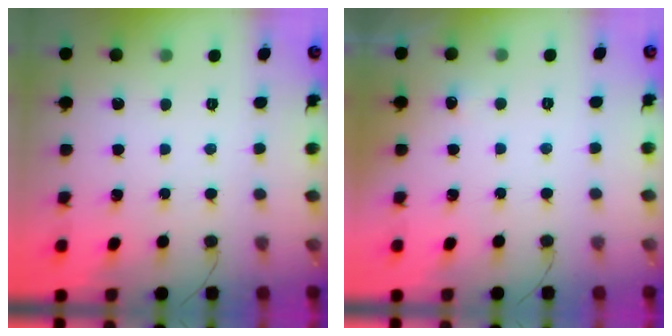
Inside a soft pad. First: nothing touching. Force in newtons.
{"total": 2.4, "press": 2.2, "slide": 1.1}